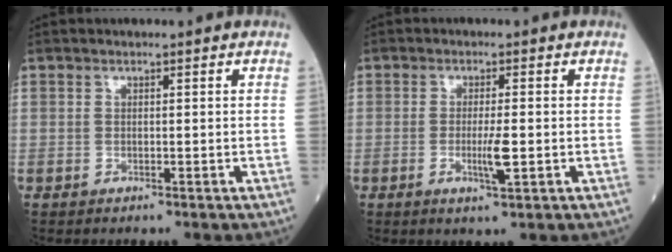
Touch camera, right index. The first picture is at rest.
{"total": 3.7, "force": [-0.9, 0.3, 3.6], "torque": [-0.064, -0.005, -0.015]}